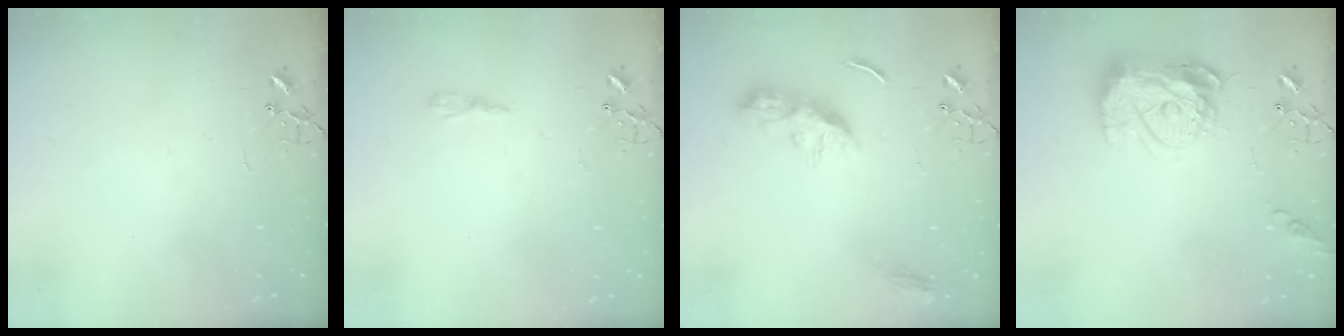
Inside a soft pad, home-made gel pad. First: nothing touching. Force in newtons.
{"total": 4.8, "press": 4.7, "slide": 0.6}
{"total": 10.4, "press": 10.4, "slide": 0.2}
{"total": 14.4, "press": 14.4, "slide": 1.3}